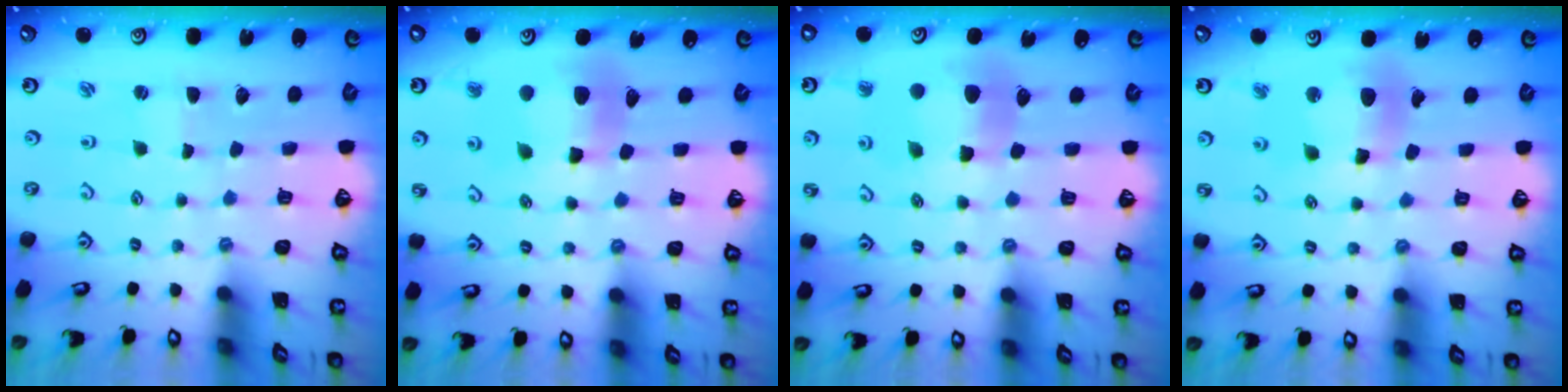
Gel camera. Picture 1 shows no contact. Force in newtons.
{"total": 9.7, "press": 9.6, "slide": 1.3}
{"total": 8.9, "press": 8.8, "slide": 1.5}
{"total": 11.9, "press": 11.8, "slide": 1.5}